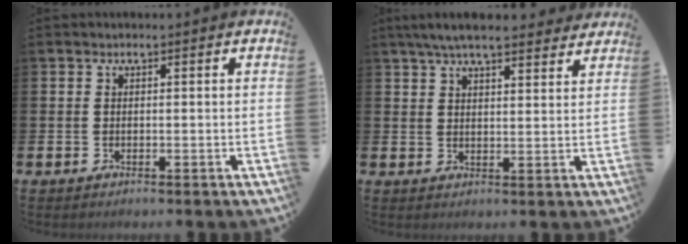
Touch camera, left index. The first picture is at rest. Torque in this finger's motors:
{"motor_torque": [1.03, -1.11, 0.51, 0.21]}